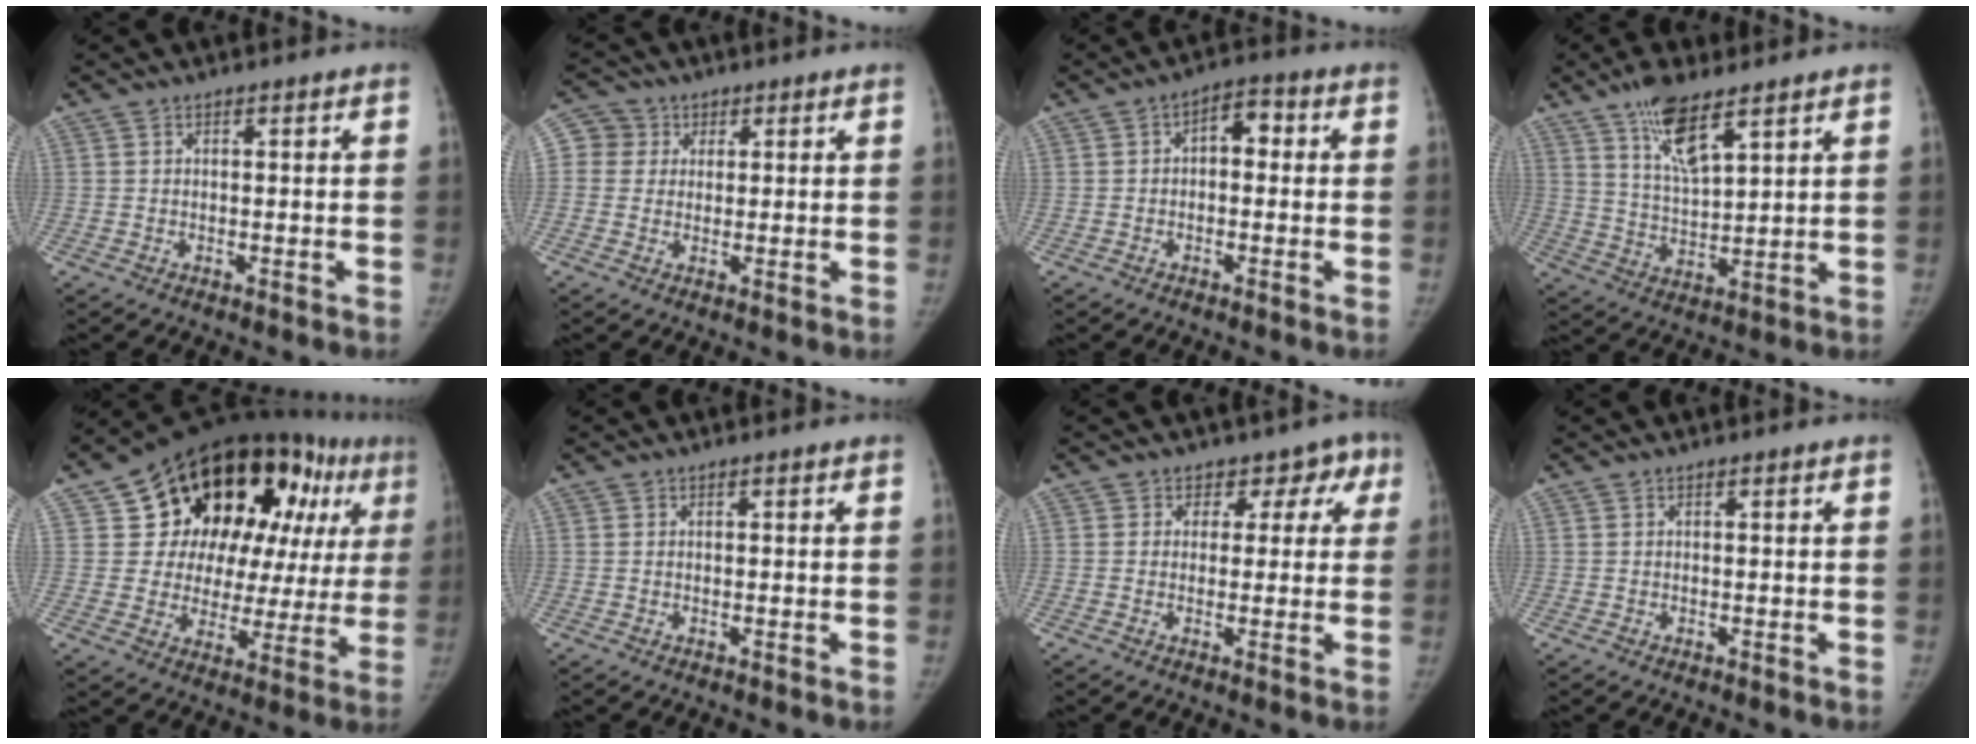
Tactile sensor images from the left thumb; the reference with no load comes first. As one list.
[{"total": 4.7, "force": [1.3, 4.5, 0.3], "torque": [0.019, 0.005, 0.022]}, {"total": 4.4, "force": [0.2, 2.7, 3.5], "torque": [-0.029, 0.009, -0.012]}, {"total": 9.9, "force": [6.3, 2.9, 7.1], "torque": [-0.126, -0.033, 0.125]}, {"total": 26.1, "force": [10.1, 16.0, 18.0], "torque": [-0.192, 0.022, 0.150]}, {"total": 0.0}, {"total": 5.4, "force": [2.4, 4.8, 0.9], "torque": [0.039, 0.001, 0.010]}, {"total": 0.0}]